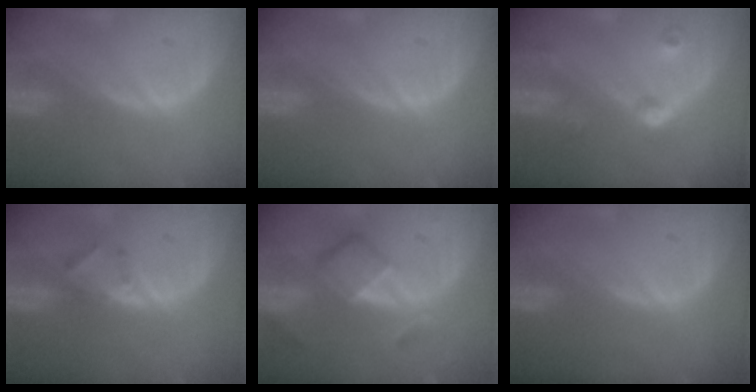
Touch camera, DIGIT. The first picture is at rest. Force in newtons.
{"total": 0.0}
{"total": 4.5, "press": 4.0, "slide": 2.0}
{"total": 2.3, "press": 2.1, "slide": 0.9}
{"total": 7.0, "press": 6.0, "slide": 3.5}
{"total": 0.0}